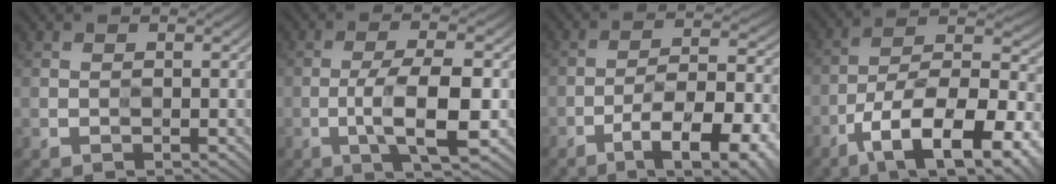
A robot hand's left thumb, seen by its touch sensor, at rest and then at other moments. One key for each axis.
{"total": 7.2, "fx": -2.1, "fy": 1.9, "fz": 6.6, "tx": -0.111, "ty": 0.003, "tz": -0.040}
{"total": 12.7, "fx": -7.6, "fy": 3.9, "fz": 9.4, "tx": -0.148, "ty": -0.004, "tz": -0.122}
{"total": 15.8, "fx": -7.8, "fy": 6.7, "fz": 12.0, "tx": -0.191, "ty": -0.010, "tz": -0.133}